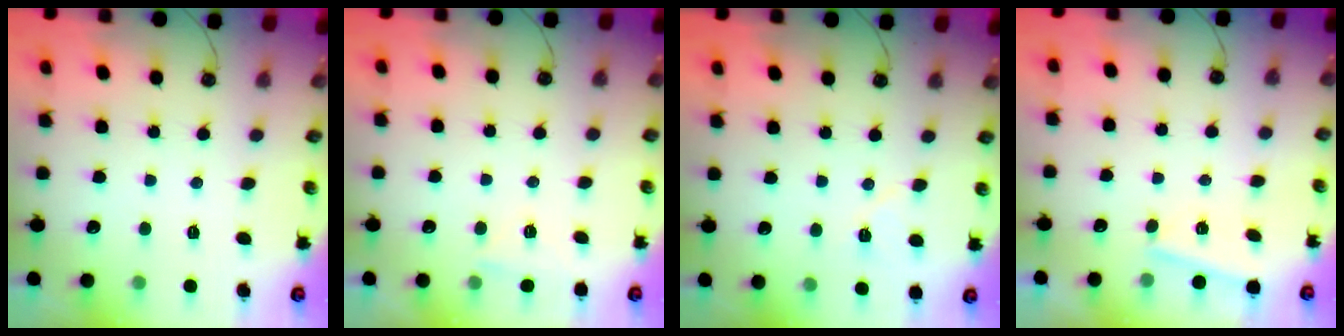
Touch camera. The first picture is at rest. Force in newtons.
{"total": 2.7, "press": 2.6, "slide": 0.7}
{"total": 6.6, "press": 6.1, "slide": 2.6}
{"total": 2.9, "press": 2.4, "slide": 1.5}